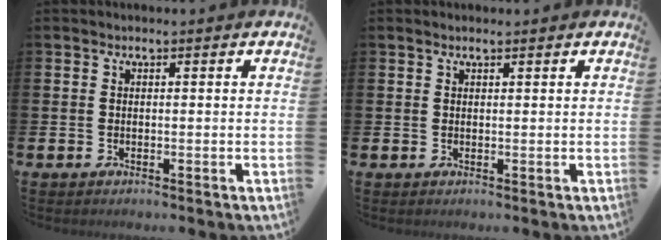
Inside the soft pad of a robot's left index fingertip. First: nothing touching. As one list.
[{"total": 0.8, "force": [0.8, 0.1, 0.3], "torque": [0.009, -0.003, 0.011]}]